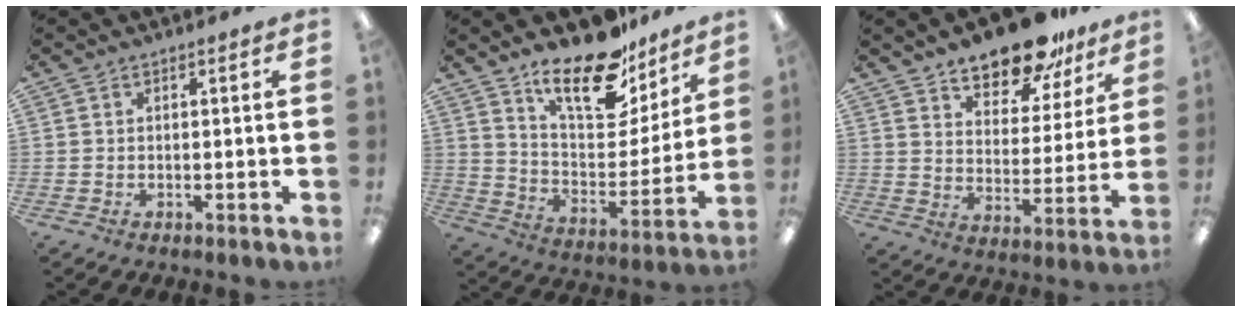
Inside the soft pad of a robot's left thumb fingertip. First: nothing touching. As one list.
[{"total": 18.7, "force": [14.3, 7.6, 9.4], "torque": [-0.149, -0.099, 0.247]}, {"total": 15.3, "force": [13.0, 5.6, 5.9], "torque": [-0.083, -0.094, 0.228]}]